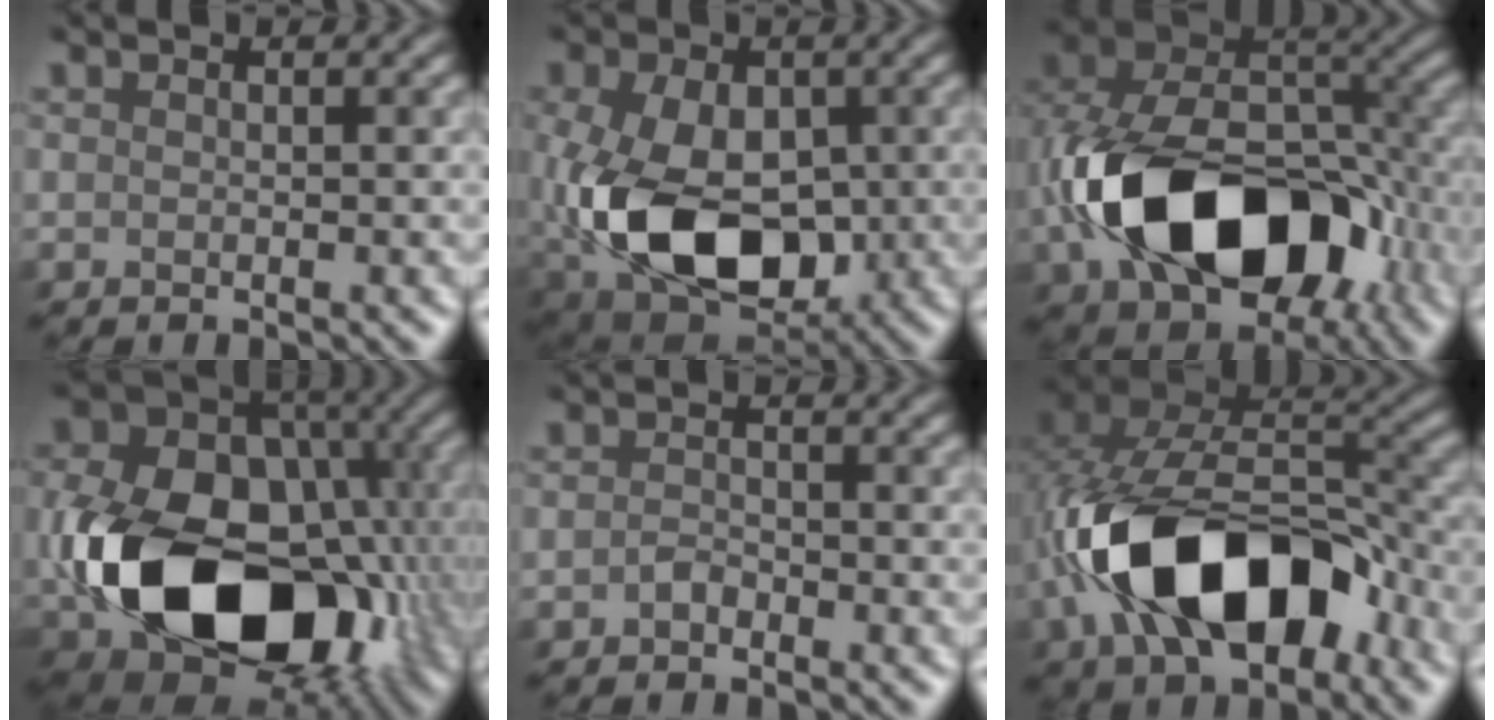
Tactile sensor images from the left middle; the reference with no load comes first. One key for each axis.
{"total": 11.3, "fx": -1.6, "fy": 7.5, "fz": 8.3, "tx": -0.176, "ty": -0.013, "tz": -0.022}
{"total": 15.1, "fx": -5.4, "fy": 9.4, "fz": 10.5, "tx": -0.202, "ty": -0.004, "tz": -0.086}
{"total": 17.8, "fx": -4.1, "fy": 12.4, "fz": 12.2, "tx": -0.228, "ty": -0.022, "tz": -0.064}
{"total": 0.9, "fx": -0.8, "fy": 0.3, "fz": 0.3, "tx": -0.010, "ty": 0.011, "tz": -0.012}
{"total": 13.6, "fx": -5.1, "fy": 7.7, "fz": 9.9, "tx": -0.182, "ty": 0.007, "tz": -0.079}